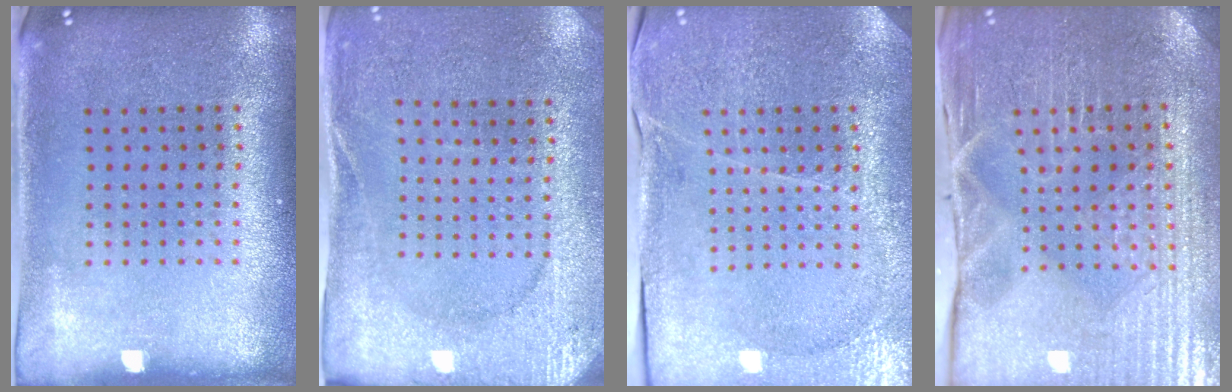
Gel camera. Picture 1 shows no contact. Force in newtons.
{"total": 2.6, "press": 2.5, "slide": 0.6}
{"total": 3.5, "press": 3.4, "slide": 0.8}
{"total": 4.0, "press": 4.0, "slide": 0.5}